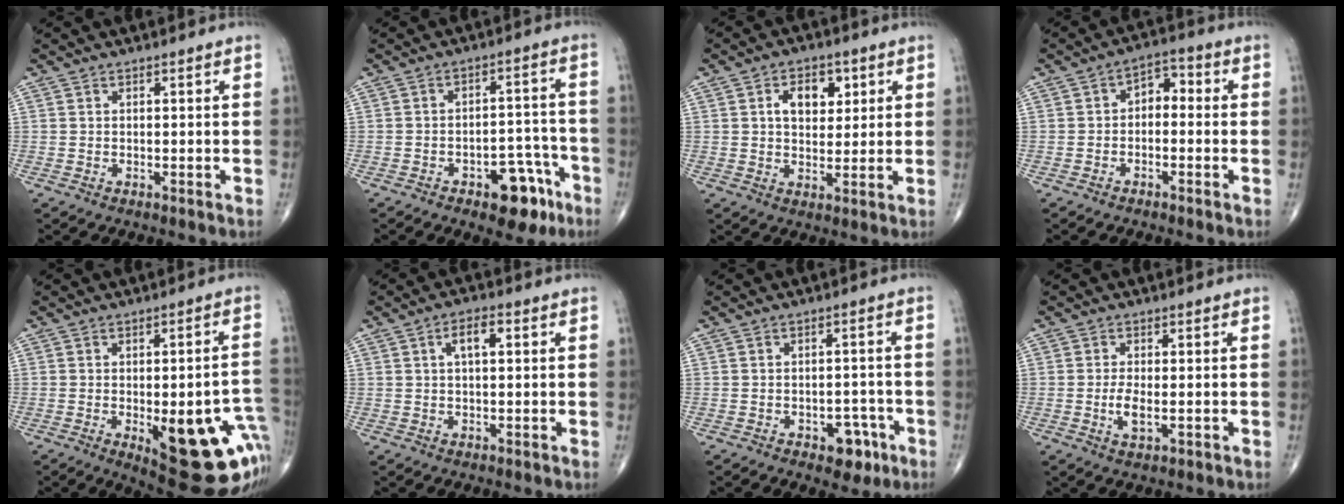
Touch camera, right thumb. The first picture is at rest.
{"total": 9.9, "force": [-5.5, 5.0, 6.5], "torque": [-0.056, 0.046, -0.071]}
{"total": 7.4, "force": [2.4, 4.8, 5.1], "torque": [-0.049, -0.008, 0.036]}
{"total": 4.7, "force": [-0.4, 3.1, 3.5], "torque": [-0.033, 0.029, -0.022]}
{"total": 22.4, "force": [-6.2, 8.3, 19.9], "torque": [-0.180, 0.011, -0.049]}
{"total": 4.3, "force": [1.2, 1.8, 3.7], "torque": [-0.058, 0.008, 0.017]}
{"total": 2.6, "force": [-1.1, 1.8, 1.6], "torque": [-0.007, 0.003, -0.011]}
{"total": 3.6, "force": [-0.7, 1.5, 3.2], "torque": [-0.068, -0.005, -0.013]}